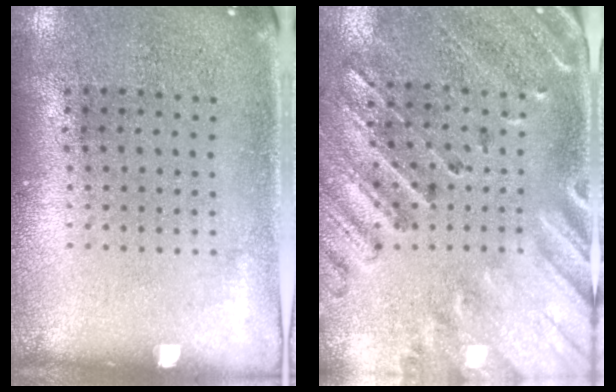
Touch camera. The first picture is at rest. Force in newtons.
{"total": 2.6, "press": 2.2, "slide": 1.3}